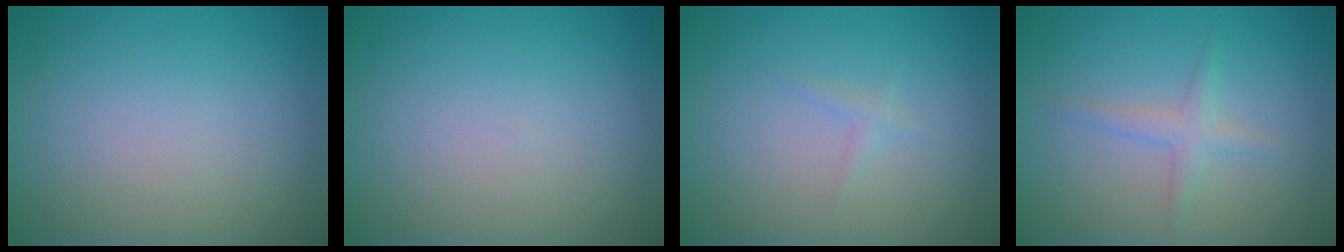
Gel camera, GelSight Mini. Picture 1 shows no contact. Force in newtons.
{"total": 0.0}
{"total": 0.7, "press": 0.7, "slide": 0.0}
{"total": 1.6, "press": 1.6, "slide": 0.0}